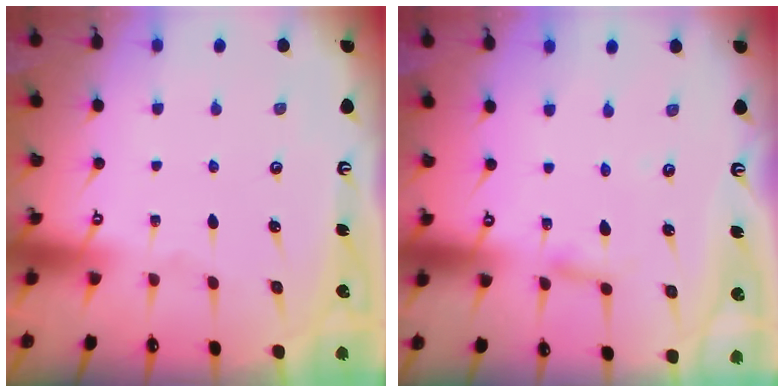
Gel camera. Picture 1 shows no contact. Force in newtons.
{"total": 2.7, "press": 2.7, "slide": 0.3}